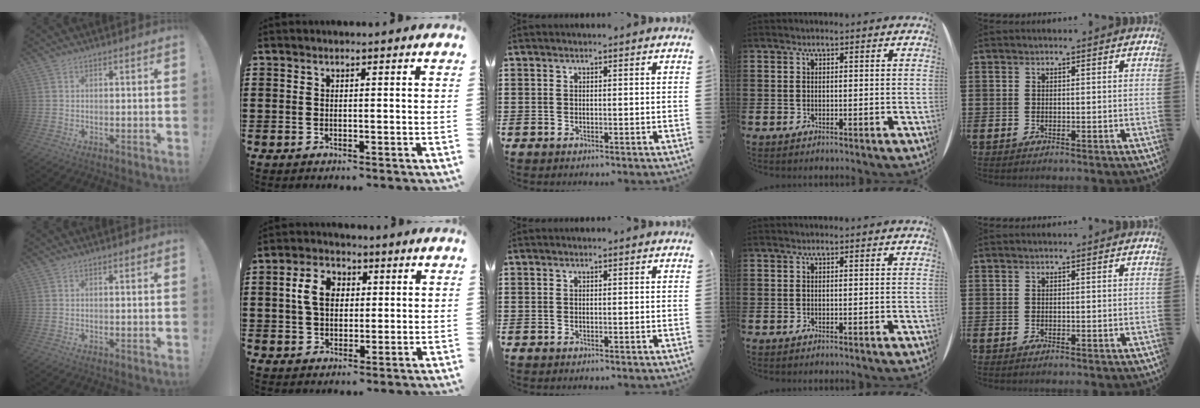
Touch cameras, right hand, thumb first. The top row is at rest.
{"index": {"total": 6.0, "force": [1.0, 4.4, 4.0], "torque": [-0.091, 0.012, 0.012]}}